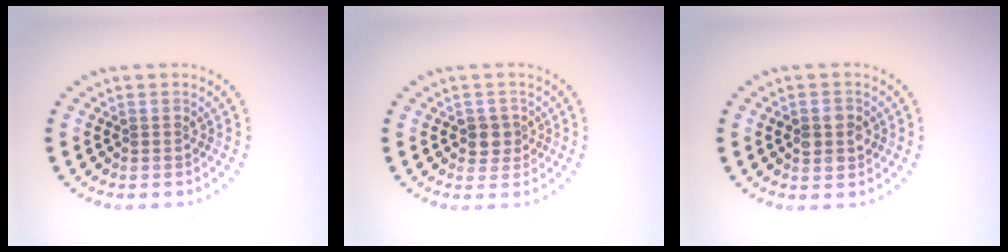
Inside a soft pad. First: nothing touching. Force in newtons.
{"total": 1.7, "press": 1.5, "slide": 0.8}
{"total": 2.4, "press": 2.4, "slide": 0.2}